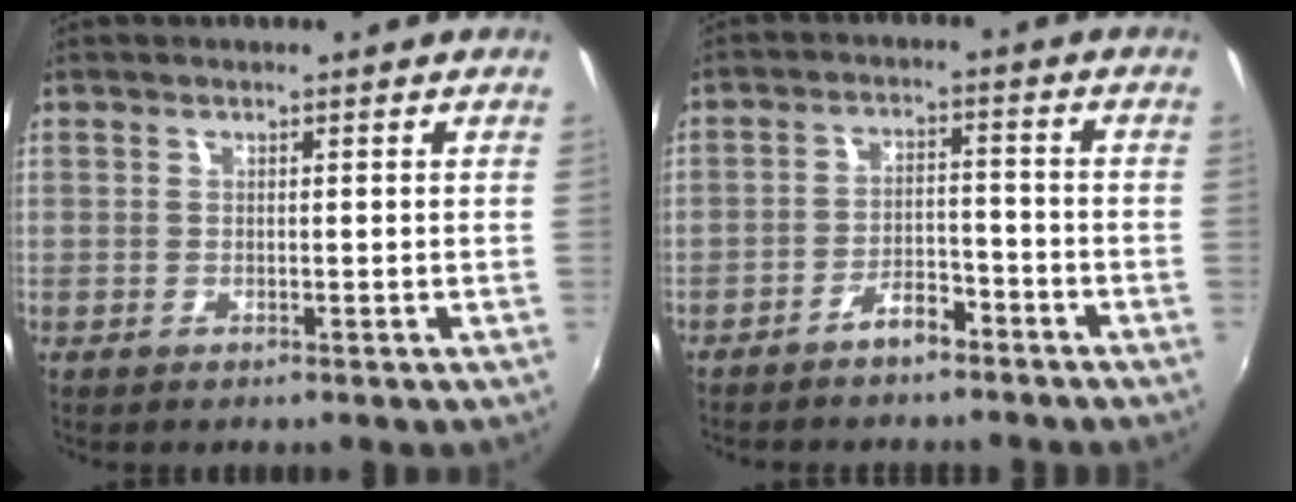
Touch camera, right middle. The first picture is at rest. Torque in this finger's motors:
{"motor_torque": [1.06, -1.08, 0.15, 0.10]}